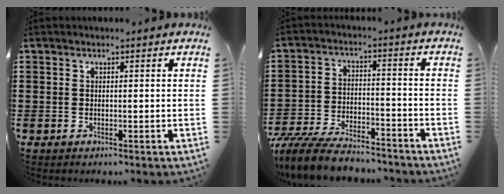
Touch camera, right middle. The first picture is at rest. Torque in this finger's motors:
{"motor_torque": [2.12, -0.01, 0.73, 0.21]}